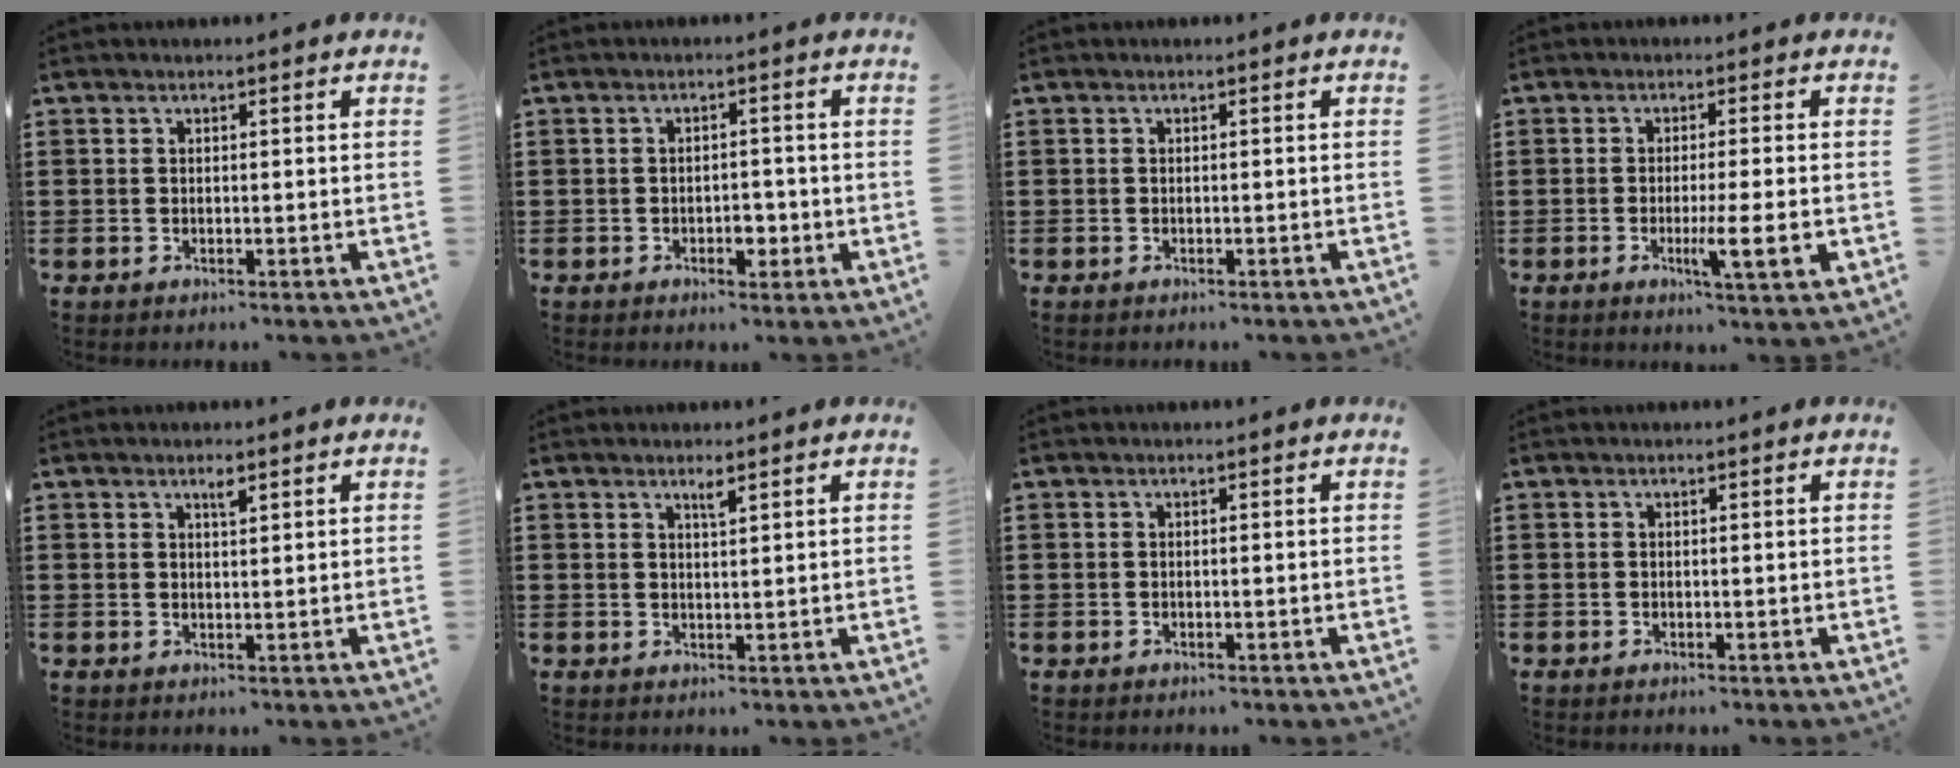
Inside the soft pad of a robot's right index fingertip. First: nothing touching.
{"total": 2.9, "force": [-1.1, 1.7, 2.1], "torque": [-0.032, -0.001, -0.022]}
{"total": 0.6, "force": [-0.6, 0.1, 0.0], "torque": [-0.002, -0.002, -0.013]}
{"total": 6.5, "force": [-1.8, 0.3, 6.2], "torque": [-0.100, -0.015, -0.027]}
{"total": 1.5, "force": [1.0, 0.3, 1.1], "torque": [-0.015, -0.001, 0.015]}
{"total": 1.5, "force": [1.2, 0.1, 0.9], "torque": [-0.011, -0.003, 0.018]}
{"total": 0.0}
{"total": 0.0}